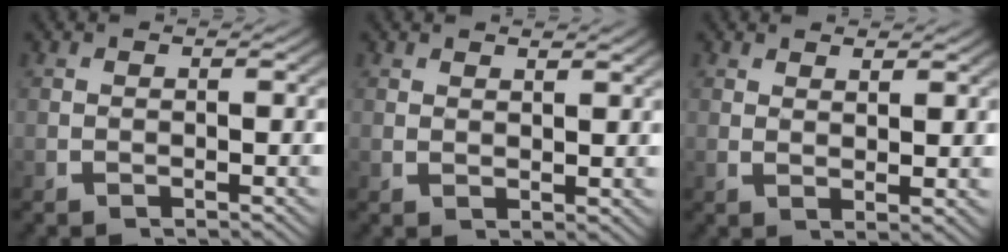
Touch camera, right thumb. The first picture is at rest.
{"total": 1.5, "force": [1.4, 0.0, 0.5], "torque": [-0.006, -0.004, 0.033]}
{"total": 2.0, "force": [1.5, 0.1, 1.3], "torque": [-0.024, -0.007, 0.034]}